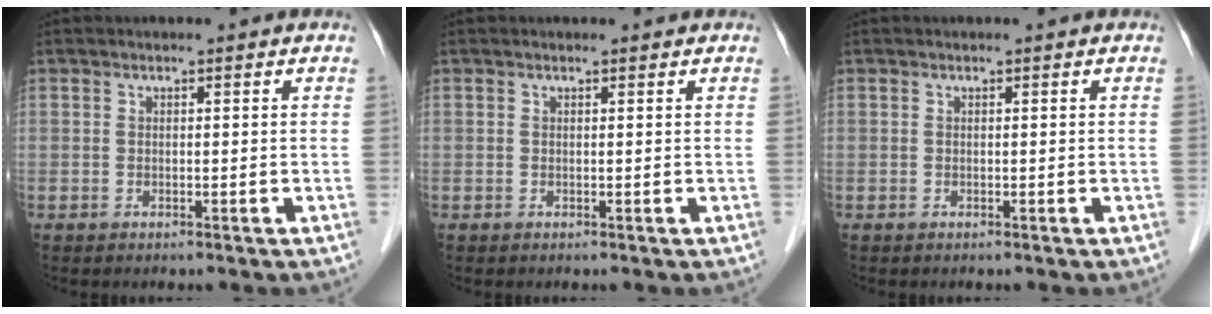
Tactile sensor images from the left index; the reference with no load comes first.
{"total": 0.5, "force": [0.5, 0.1, 0.1], "torque": [-0.005, 0.002, 0.006]}
{"total": 0.0}